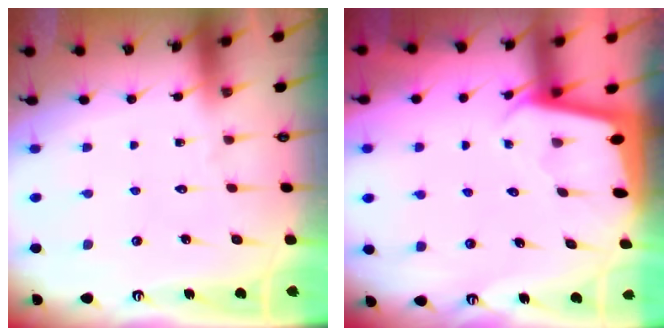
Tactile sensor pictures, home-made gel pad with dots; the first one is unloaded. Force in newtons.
{"total": 1.9, "press": 1.9, "slide": 0.1}